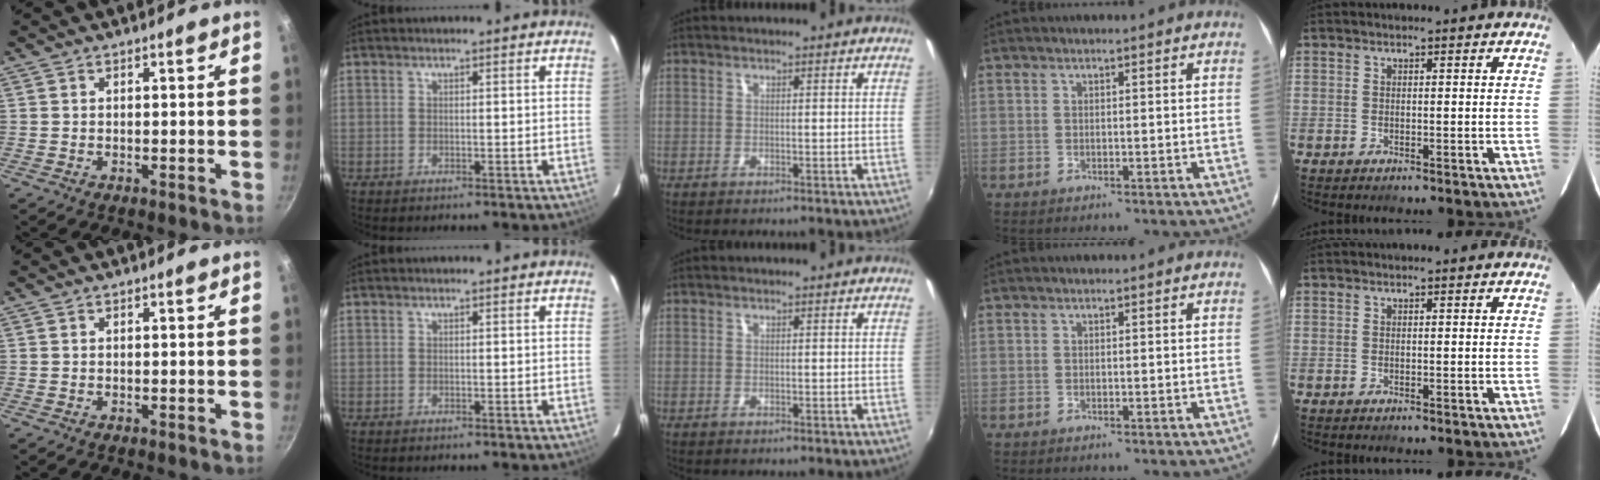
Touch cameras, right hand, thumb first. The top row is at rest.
{}